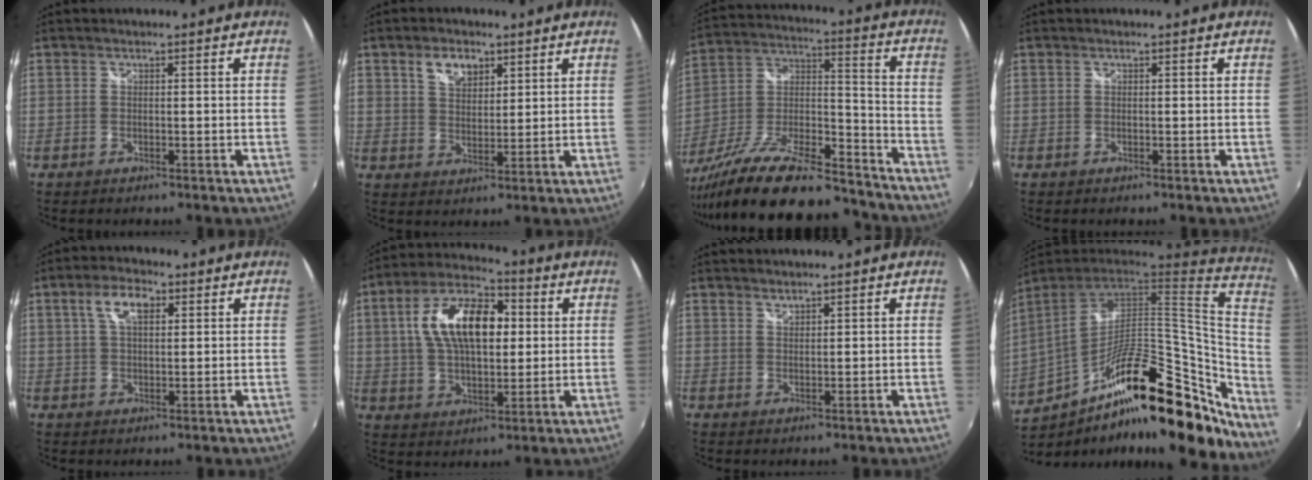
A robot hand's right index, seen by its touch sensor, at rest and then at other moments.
{"total": 5.7, "force": [3.1, 3.6, 3.2], "torque": [-0.051, 0.013, 0.057]}
{"total": 25.5, "force": [-19.8, 7.3, 14.3], "torque": [-0.262, -0.010, -0.303]}
{"total": 0.0}
{"total": 6.0, "force": [2.3, 3.0, 4.6], "torque": [-0.085, 0.016, 0.041]}
{"total": 15.9, "force": [3.0, 8.3, 13.2], "torque": [-0.244, 0.028, 0.049]}
{"total": 1.3, "force": [1.3, 0.4, 0.2], "torque": [-0.001, 0.002, 0.023]}
{"total": 30.3, "force": [-14.4, 10.6, 24.5], "torque": [-0.385, -0.028, -0.226]}